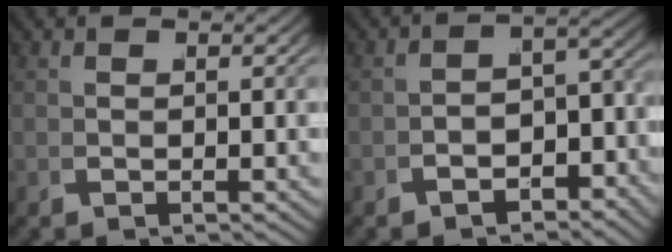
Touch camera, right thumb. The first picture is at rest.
{"total": 3.8, "force": [-2.9, 1.7, 1.7], "torque": [-0.023, -0.010, -0.039]}